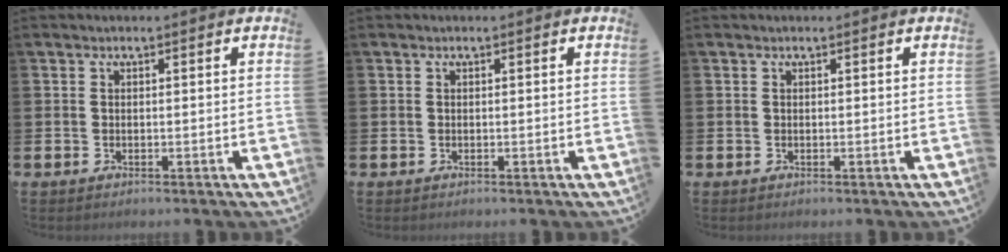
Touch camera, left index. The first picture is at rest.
{"total": 0.0}
{"total": 0.0}